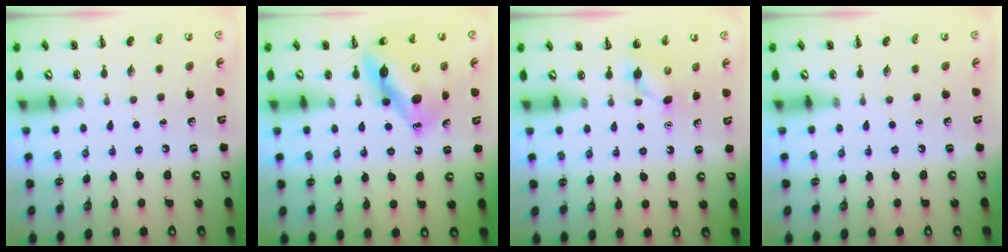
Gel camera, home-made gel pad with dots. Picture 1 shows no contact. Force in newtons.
{"total": 13.7, "press": 13.1, "slide": 4.2}
{"total": 3.6, "press": 3.4, "slide": 1.1}
{"total": 0.0}